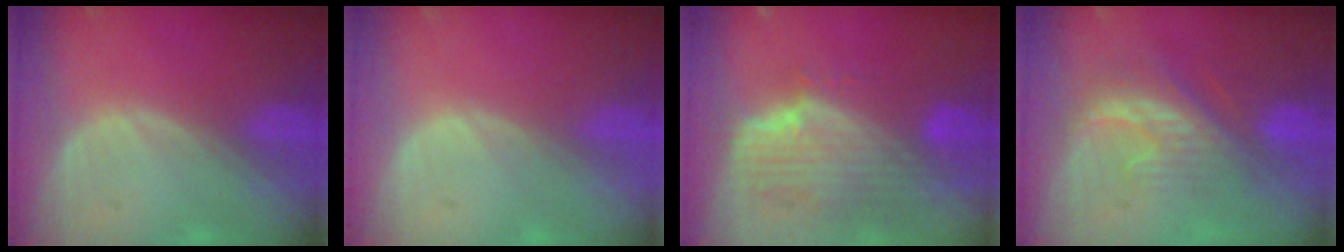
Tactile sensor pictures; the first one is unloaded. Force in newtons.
{"total": 0.0}
{"total": 10.1, "press": 8.9, "slide": 4.6}
{"total": 8.3, "press": 7.5, "slide": 3.6}